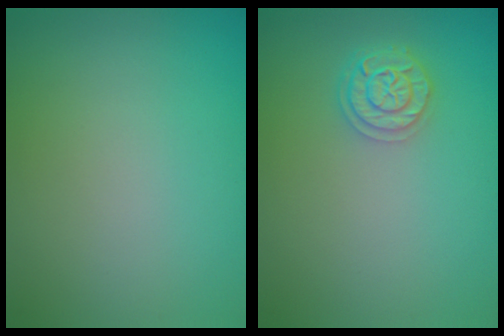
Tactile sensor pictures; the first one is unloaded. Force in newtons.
{"total": 2.6, "press": 2.4, "slide": 1.0}